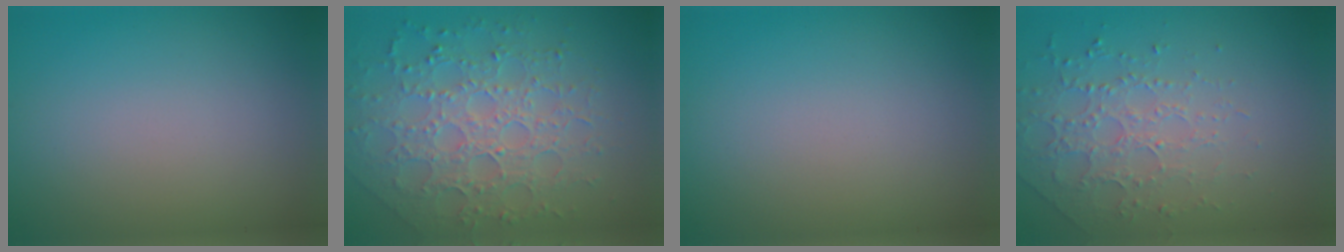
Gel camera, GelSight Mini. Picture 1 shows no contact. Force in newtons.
{"total": 7.2, "press": 5.1, "slide": 5.1}
{"total": 0.0}
{"total": 2.6, "press": 2.4, "slide": 1.1}